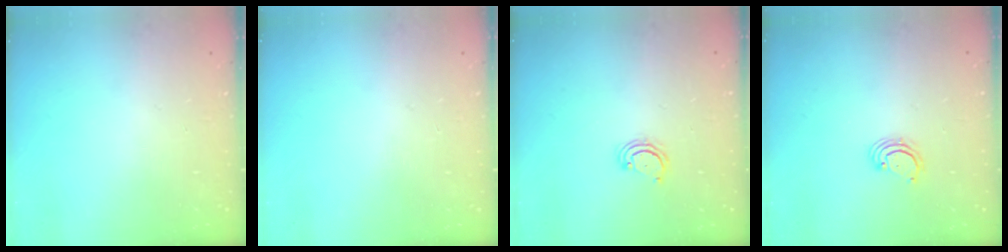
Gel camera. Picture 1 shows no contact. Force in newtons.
{"total": 0.0}
{"total": 2.9, "press": 2.9, "slide": 0.3}
{"total": 2.7, "press": 2.7, "slide": 0.3}